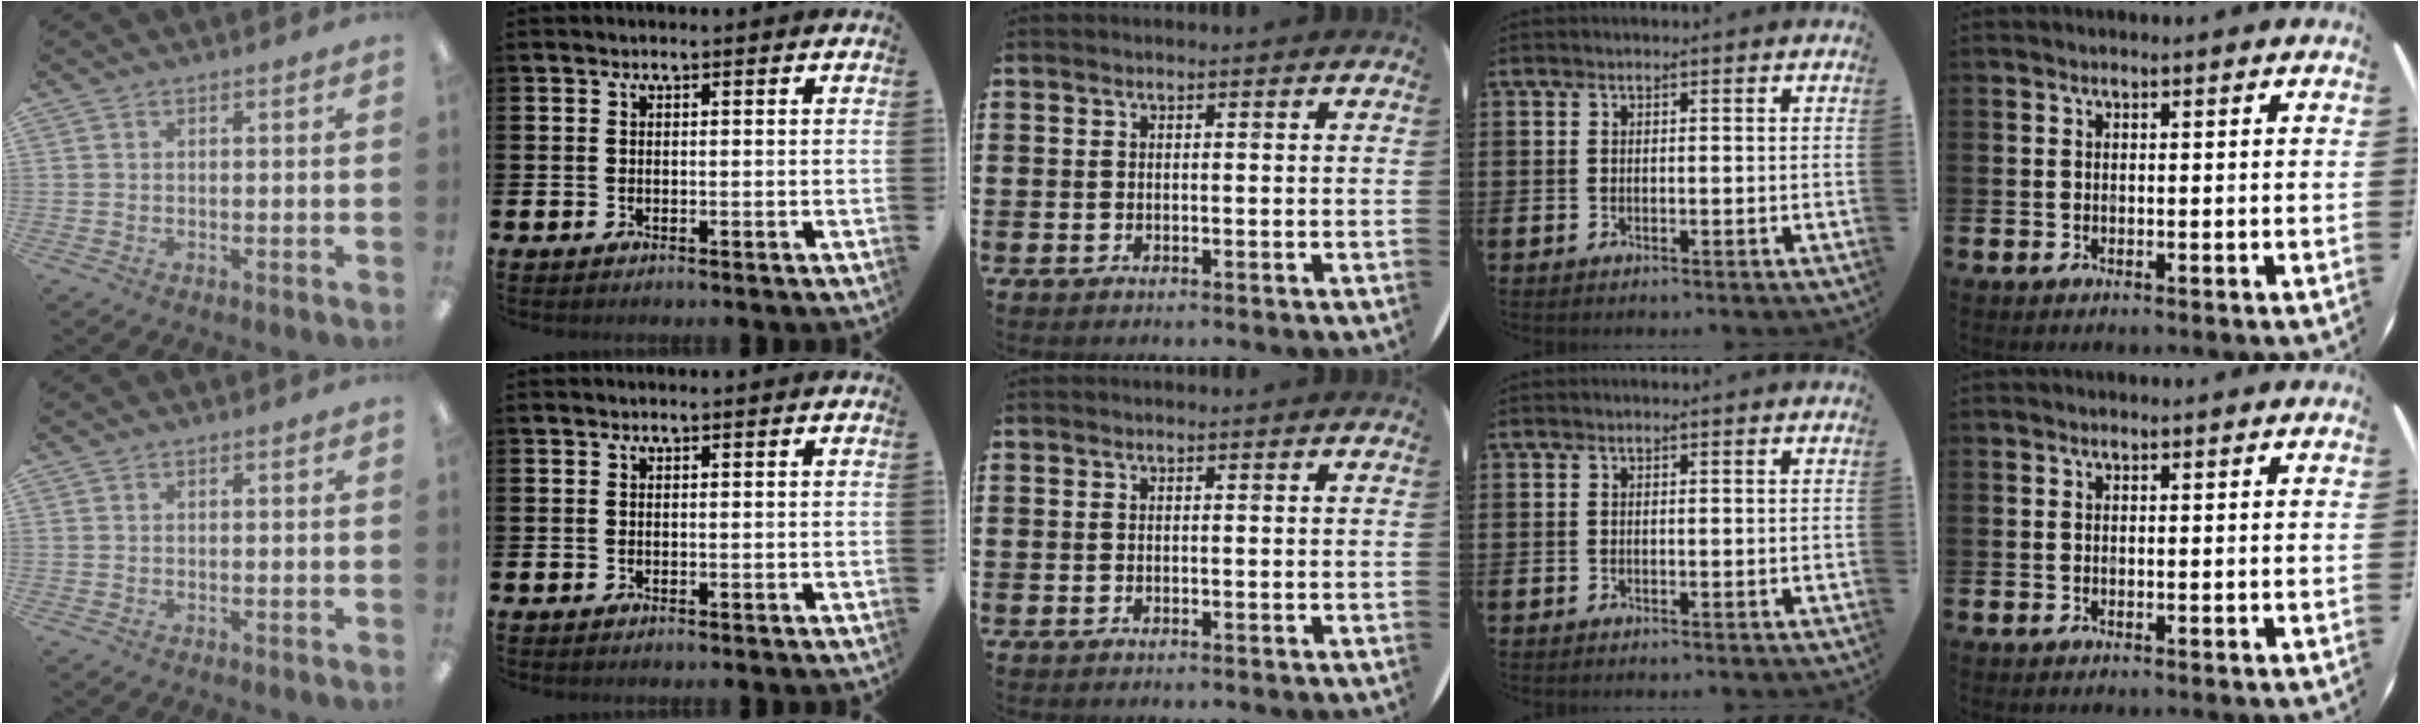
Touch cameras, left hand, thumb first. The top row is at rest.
{}